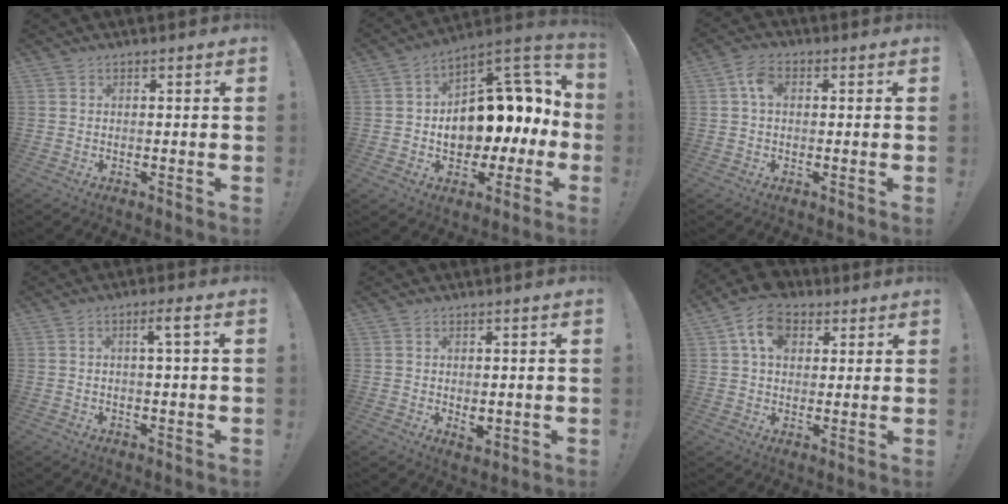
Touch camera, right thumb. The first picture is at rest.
{"total": 16.9, "force": [0.2, 11.4, 12.6], "torque": [-0.156, -0.008, 0.021]}
{"total": 5.7, "force": [0.9, 3.7, 4.2], "torque": [-0.073, 0.013, 0.018]}
{"total": 3.9, "force": [0.8, 0.1, 3.8], "torque": [-0.060, -0.002, 0.005]}
{"total": 2.5, "force": [0.5, 1.4, 2.0], "torque": [-0.023, -0.002, 0.012]}
{"total": 11.7, "force": [4.9, 8.6, 6.4], "torque": [-0.102, -0.009, 0.093]}